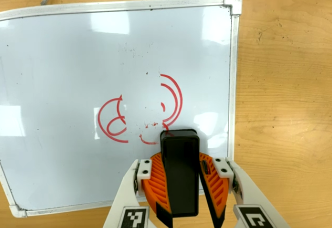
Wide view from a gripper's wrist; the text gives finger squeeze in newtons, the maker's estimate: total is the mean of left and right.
{"total": 12.6, "left": 13.2, "right": 12.0}